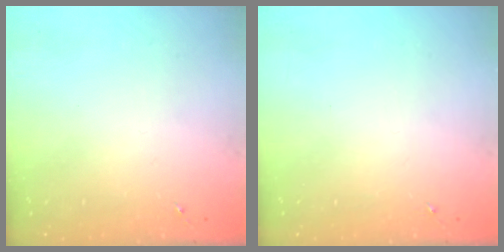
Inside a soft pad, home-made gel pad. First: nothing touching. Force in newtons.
{"total": 0.0}